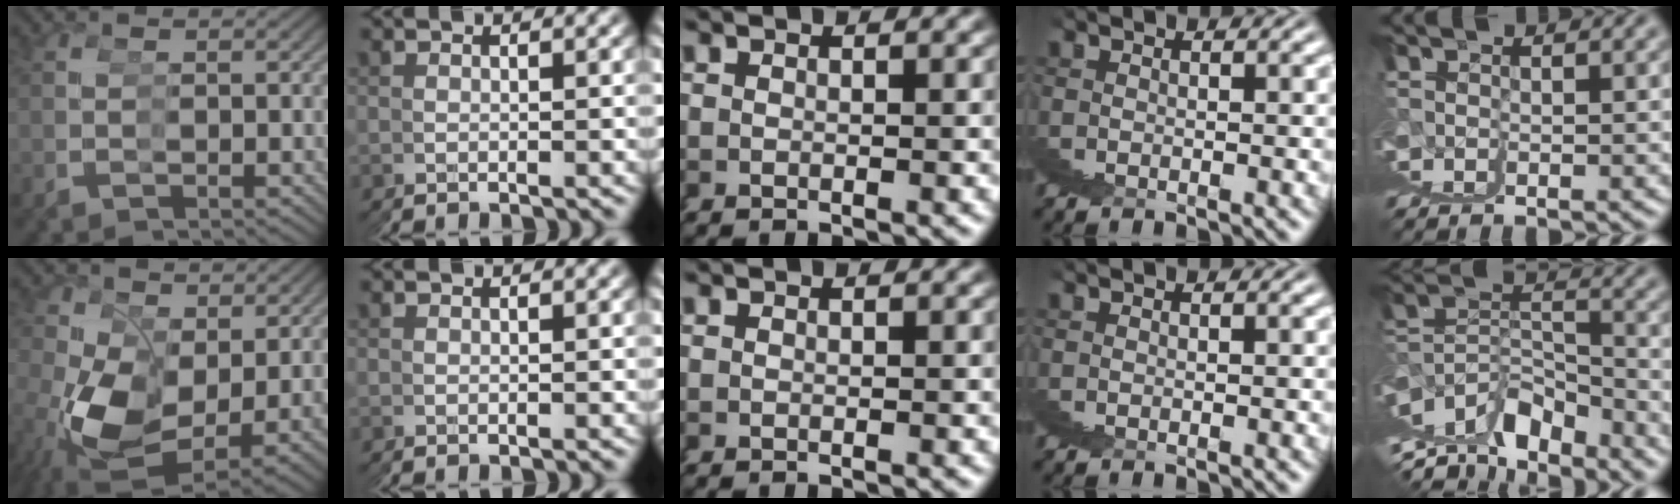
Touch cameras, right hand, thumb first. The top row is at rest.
{"thumb": {"total": 8.1, "force": [-0.1, 5.6, 5.9], "torque": [-0.126, -0.029, 0.015]}, "little": {"total": 5.0, "force": [0.5, -0.3, 5.0], "torque": [-0.051, 0.028, 0.017]}}